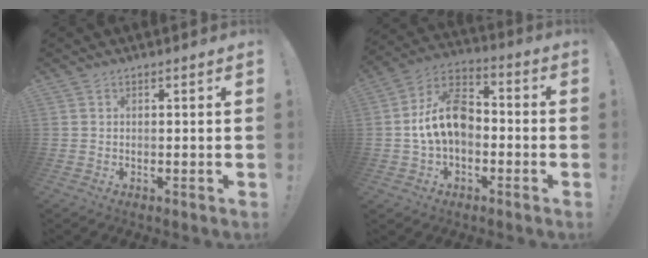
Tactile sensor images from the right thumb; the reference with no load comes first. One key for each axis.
{"total": 14.7, "fx": -0.9, "fy": 9.9, "fz": 10.8, "tx": -0.197, "ty": 0.023, "tz": -0.014}